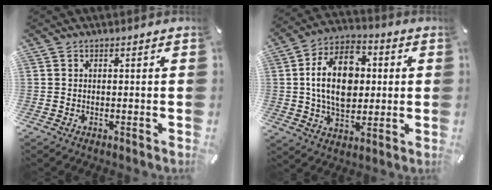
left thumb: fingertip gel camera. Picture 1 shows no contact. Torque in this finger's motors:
{"motor_torque": [2.11, 2.10, 0.52, -0.19, 0.44]}